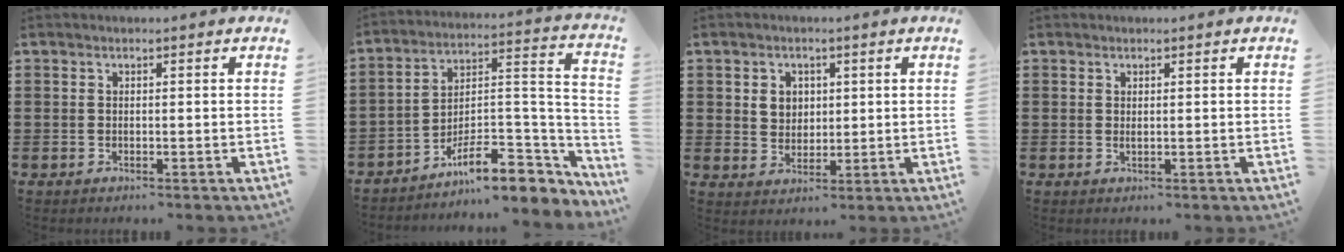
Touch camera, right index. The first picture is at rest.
{"total": 10.4, "force": [-7.7, 3.6, 5.9], "torque": [-0.079, 0.013, -0.143]}
{"total": 3.2, "force": [1.0, 2.8, 1.2], "torque": [-0.035, 0.011, 0.017]}
{"total": 0.5, "force": [0.2, 0.1, 0.5], "torque": [-0.010, -0.002, 0.005]}